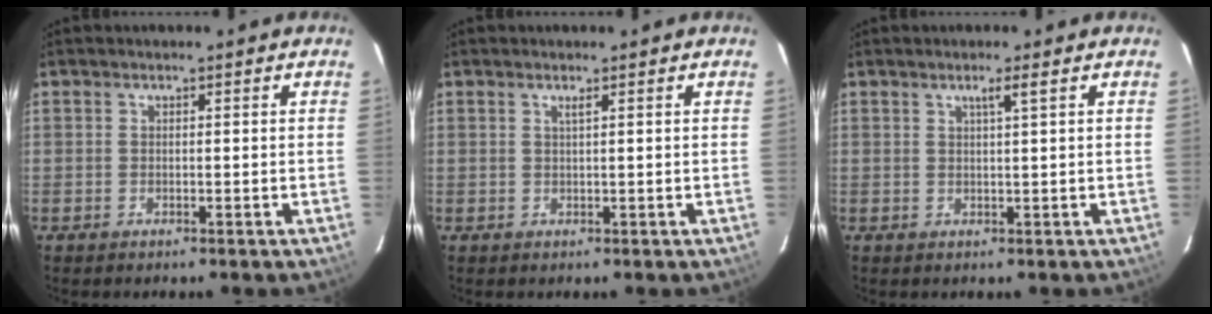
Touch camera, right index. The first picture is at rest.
{"total": 0.7, "force": [0.4, -0.2, 0.5], "torque": [-0.011, -0.001, 0.006]}
{"total": 1.7, "force": [0.9, -0.5, 1.4], "torque": [-0.026, -0.002, 0.017]}